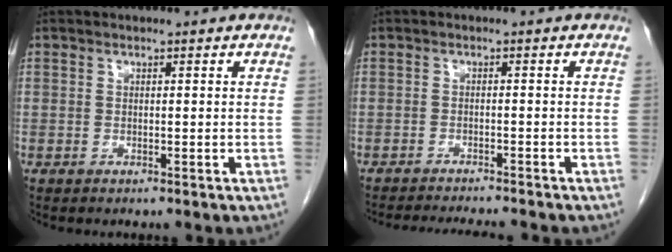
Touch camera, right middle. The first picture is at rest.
{"total": 8.2, "force": [-7.7, 0.5, 3.0], "torque": [-0.039, -0.014, -0.108]}